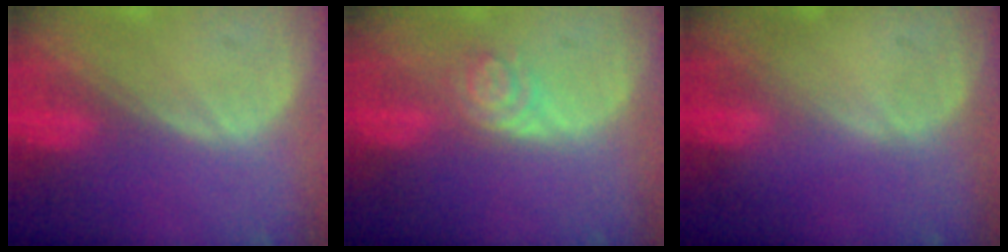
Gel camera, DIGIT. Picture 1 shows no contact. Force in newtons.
{"total": 4.2, "press": 3.6, "slide": 2.1}
{"total": 0.0}